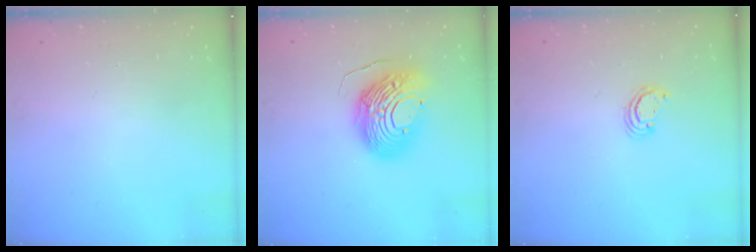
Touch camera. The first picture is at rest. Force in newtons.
{"total": 16.2, "press": 16.2, "slide": 1.3}
{"total": 2.5, "press": 2.5, "slide": 0.2}